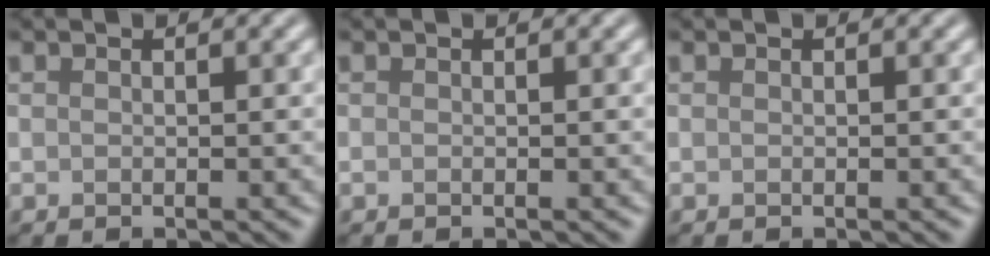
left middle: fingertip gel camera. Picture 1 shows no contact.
{"total": 0.0}
{"total": 0.0}